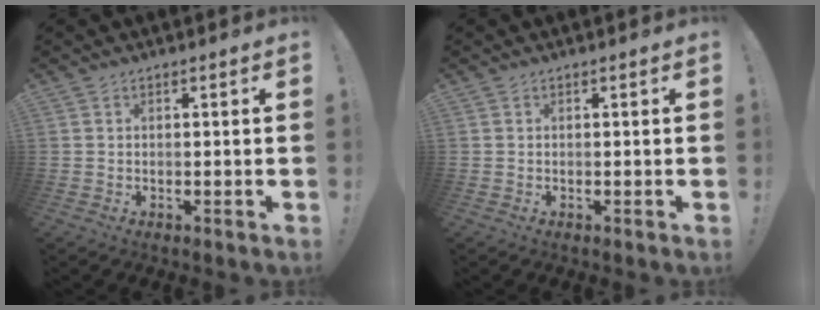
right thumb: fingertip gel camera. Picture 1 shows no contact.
{"total": 0.0}